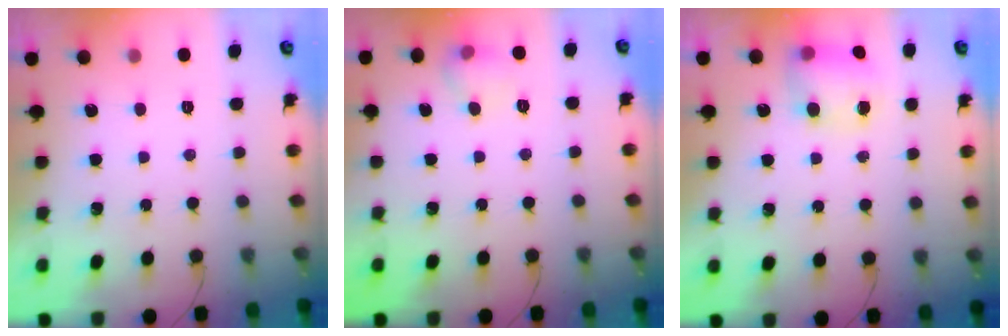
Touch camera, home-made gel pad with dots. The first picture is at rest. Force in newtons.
{"total": 5.9, "press": 5.7, "slide": 1.6}
{"total": 7.7, "press": 7.6, "slide": 0.7}